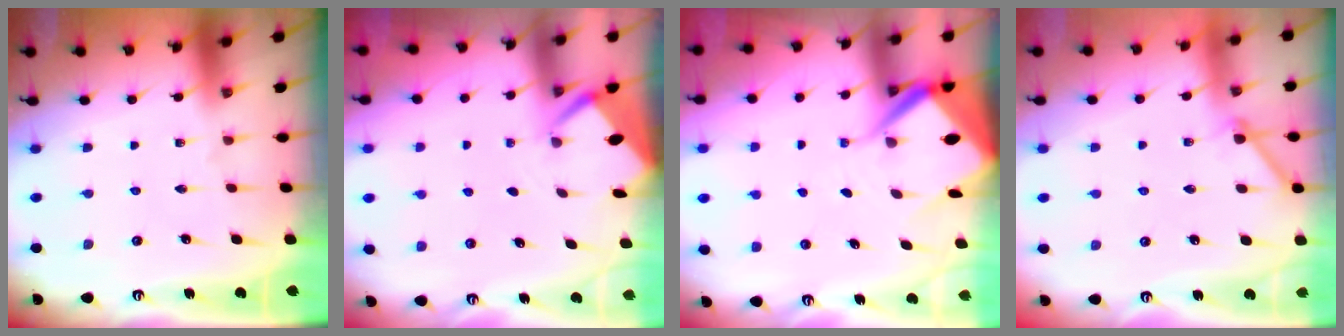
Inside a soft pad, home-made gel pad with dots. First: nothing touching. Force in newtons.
{"total": 2.6, "press": 2.6, "slide": 0.1}
{"total": 7.8, "press": 7.8, "slide": 0.7}
{"total": 3.3, "press": 3.3, "slide": 0.5}